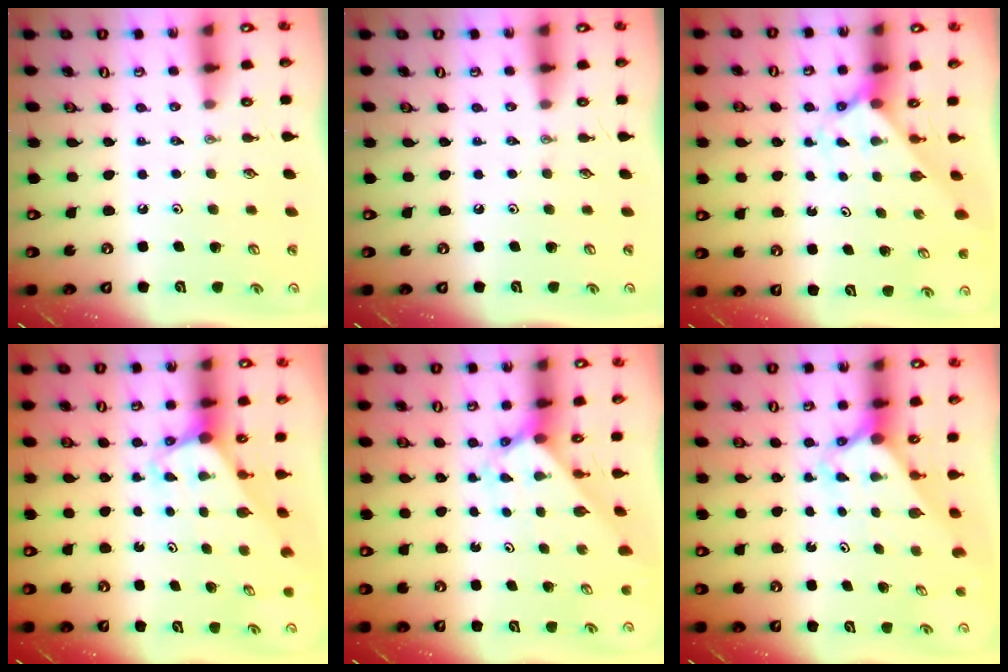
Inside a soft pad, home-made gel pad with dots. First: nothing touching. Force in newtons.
{"total": 0.0}
{"total": 2.3, "press": 2.3, "slide": 0.2}
{"total": 3.3, "press": 3.3, "slide": 0.1}
{"total": 2.3, "press": 2.3, "slide": 0.2}
{"total": 2.7, "press": 2.7, "slide": 0.2}